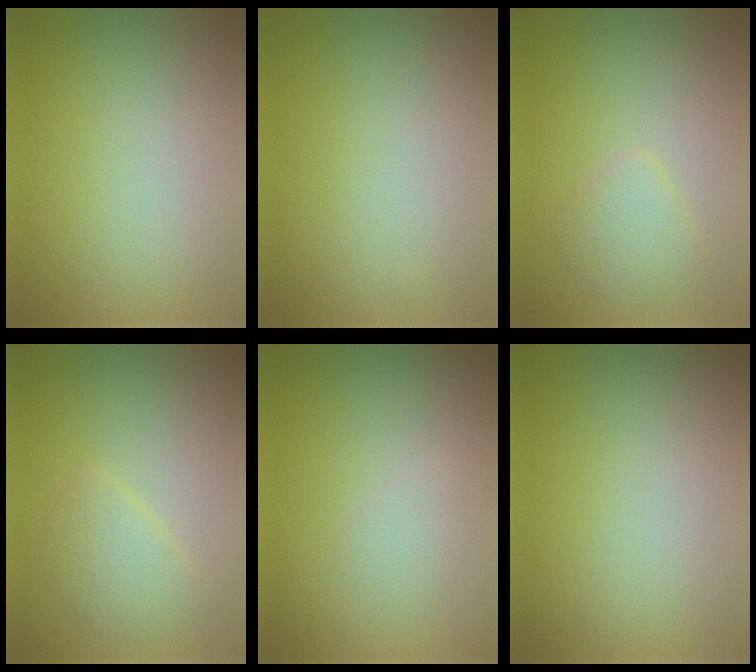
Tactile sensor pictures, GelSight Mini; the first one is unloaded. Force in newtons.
{"total": 0.0}
{"total": 1.9, "press": 1.9, "slide": 0.1}
{"total": 2.2, "press": 2.1, "slide": 0.1}
{"total": 0.9, "press": 0.9, "slide": 0.0}
{"total": 0.0}